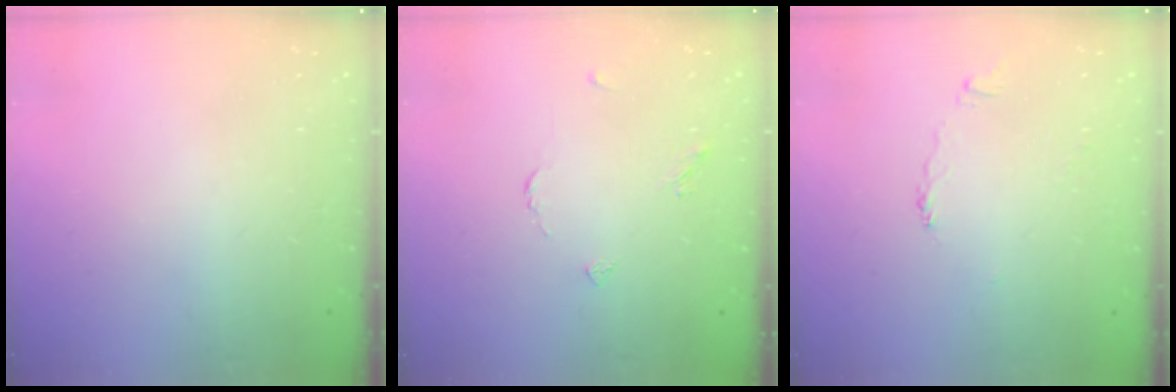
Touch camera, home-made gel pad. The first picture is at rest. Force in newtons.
{"total": 3.6, "press": 3.6, "slide": 0.7}
{"total": 2.2, "press": 2.2, "slide": 0.4}